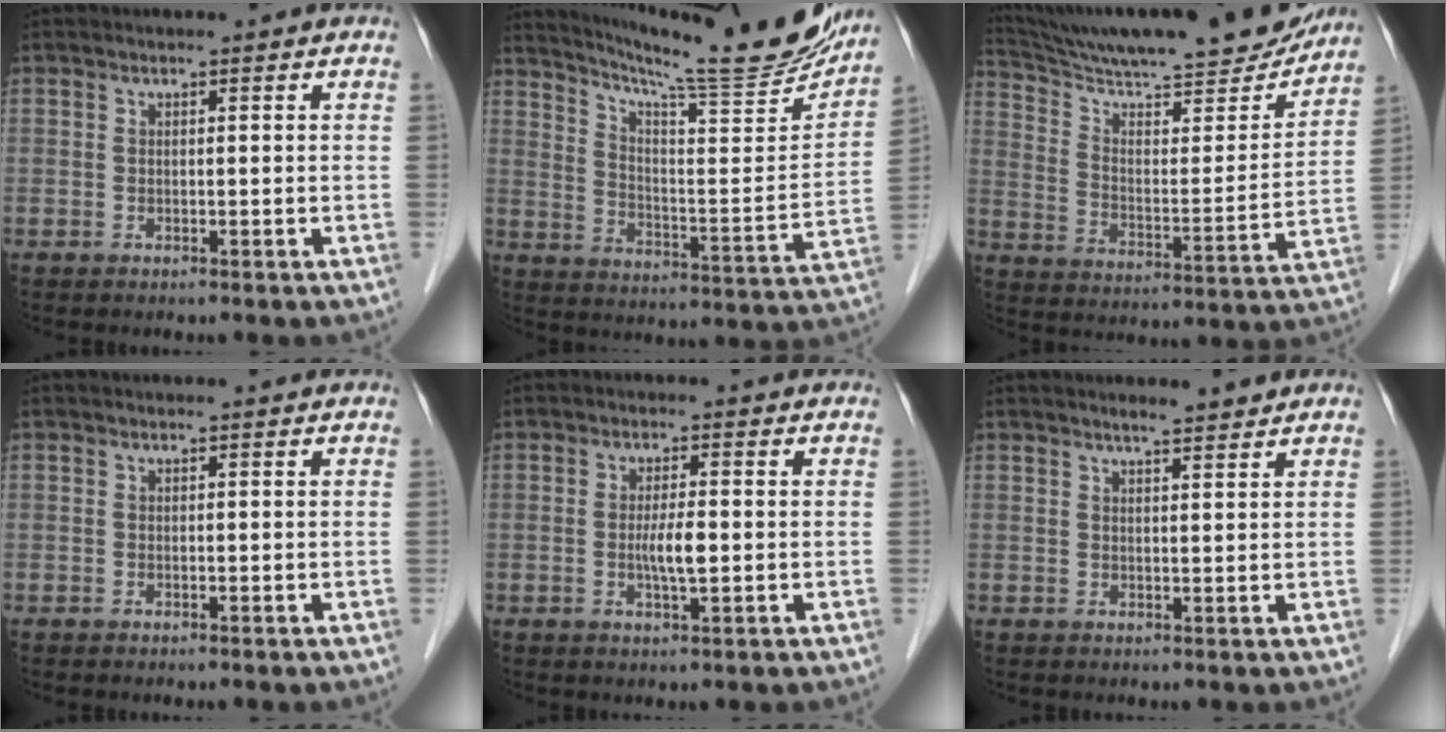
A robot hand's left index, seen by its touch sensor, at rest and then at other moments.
{"total": 23.6, "force": [21.4, 1.2, 9.9], "torque": [-0.157, -0.062, 0.295]}
{"total": 24.9, "force": [22.7, 2.4, 9.9], "torque": [-0.164, -0.036, 0.329]}
{"total": 0.0}
{"total": 3.7, "force": [-0.4, 0.5, 3.6], "torque": [-0.072, -0.004, -0.007]}
{"total": 3.2, "force": [2.8, 0.2, 1.5], "torque": [-0.027, 0.008, 0.045]}